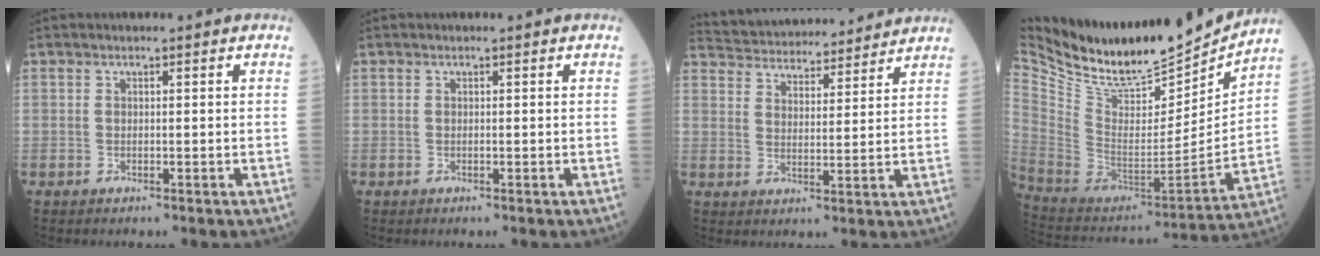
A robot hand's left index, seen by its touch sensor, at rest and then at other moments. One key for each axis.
{"total": 0.0}
{"total": 16.6, "fx": 15.8, "fy": 3.0, "fz": 4.1, "tx": -0.070, "ty": 0.032, "tz": 0.231}
{"total": 23.2, "fx": 20.4, "fy": 5.4, "fz": 9.7, "tx": -0.192, "ty": -0.034, "tz": 0.342}